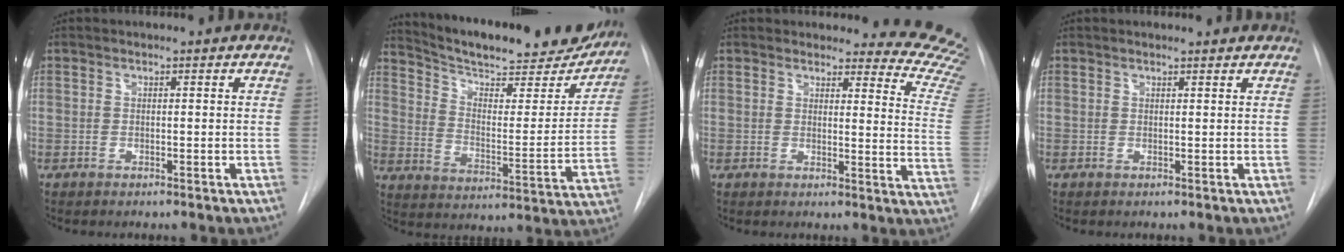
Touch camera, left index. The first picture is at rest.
{"total": 24.2, "force": [21.6, 4.9, 9.8], "torque": [-0.145, -0.037, 0.294]}
{"total": 13.3, "force": [13.1, 1.8, 0.5], "torque": [0.041, -0.153, 0.095]}
{"total": 0.8, "force": [0.8, 0.0, 0.2], "torque": [-0.010, 0.001, 0.009]}